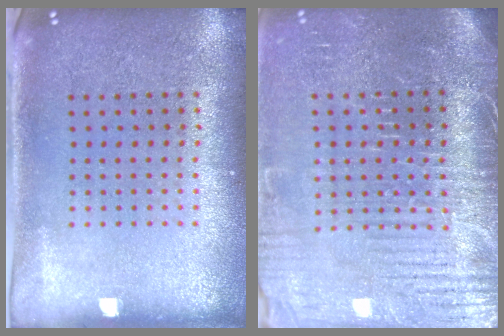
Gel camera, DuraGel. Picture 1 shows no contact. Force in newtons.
{"total": 4.3, "press": 4.0, "slide": 1.6}